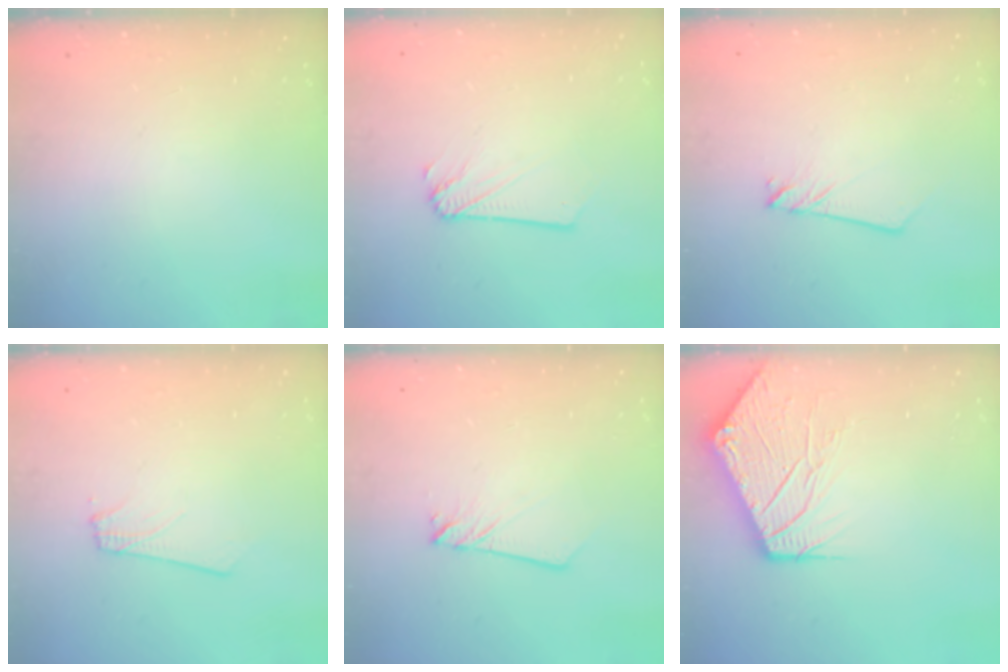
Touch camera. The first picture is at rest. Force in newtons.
{"total": 1.9, "press": 1.9, "slide": 0.1}
{"total": 2.1, "press": 2.1, "slide": 0.1}
{"total": 2.9, "press": 2.9, "slide": 0.4}
{"total": 2.8, "press": 2.8, "slide": 0.3}
{"total": 11.6, "press": 11.6, "slide": 0.9}